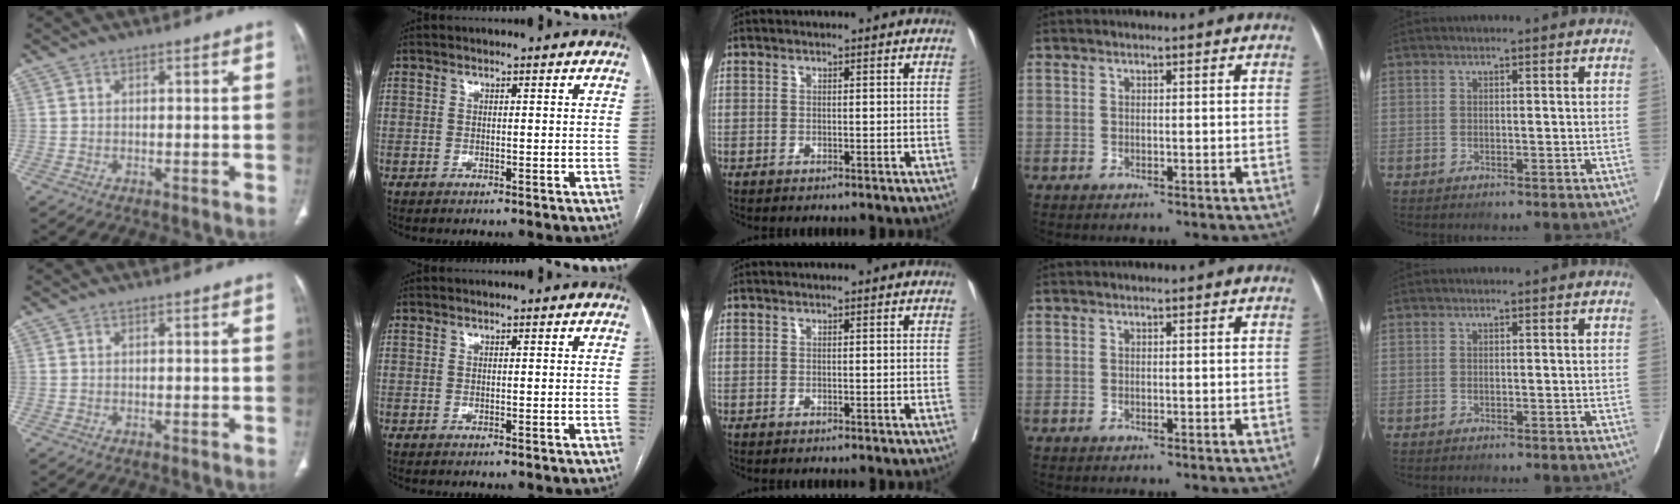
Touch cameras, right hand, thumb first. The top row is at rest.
{}